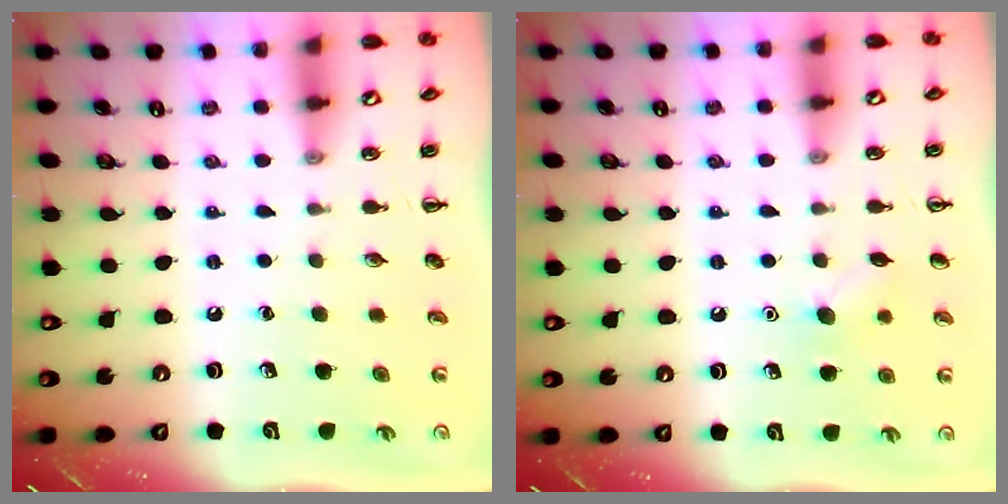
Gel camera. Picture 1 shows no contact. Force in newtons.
{"total": 6.1, "press": 5.9, "slide": 1.6}